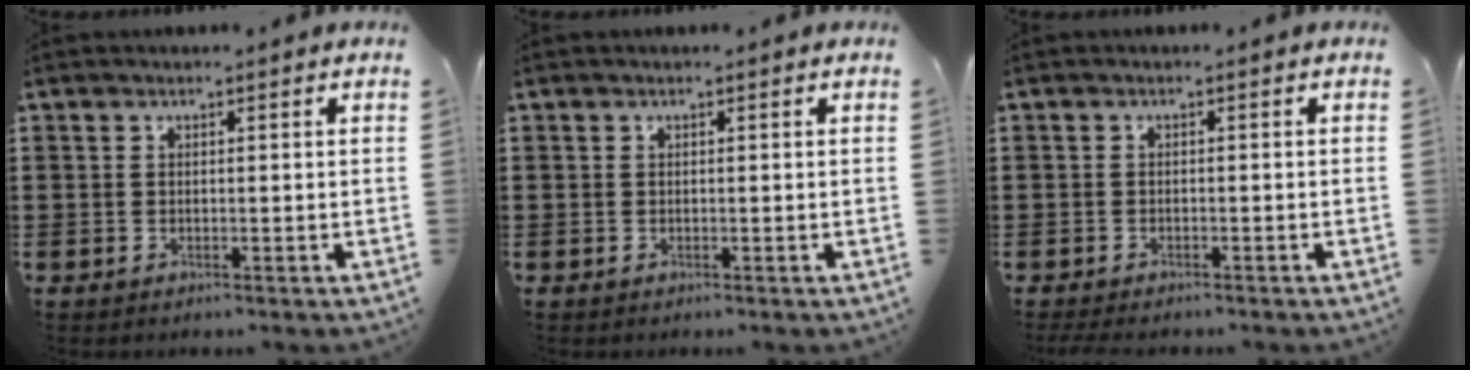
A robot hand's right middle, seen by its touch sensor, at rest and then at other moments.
{"total": 0.0}
{"total": 0.8, "force": [-0.8, 0.1, 0.2], "torque": [-0.005, -0.003, -0.015]}